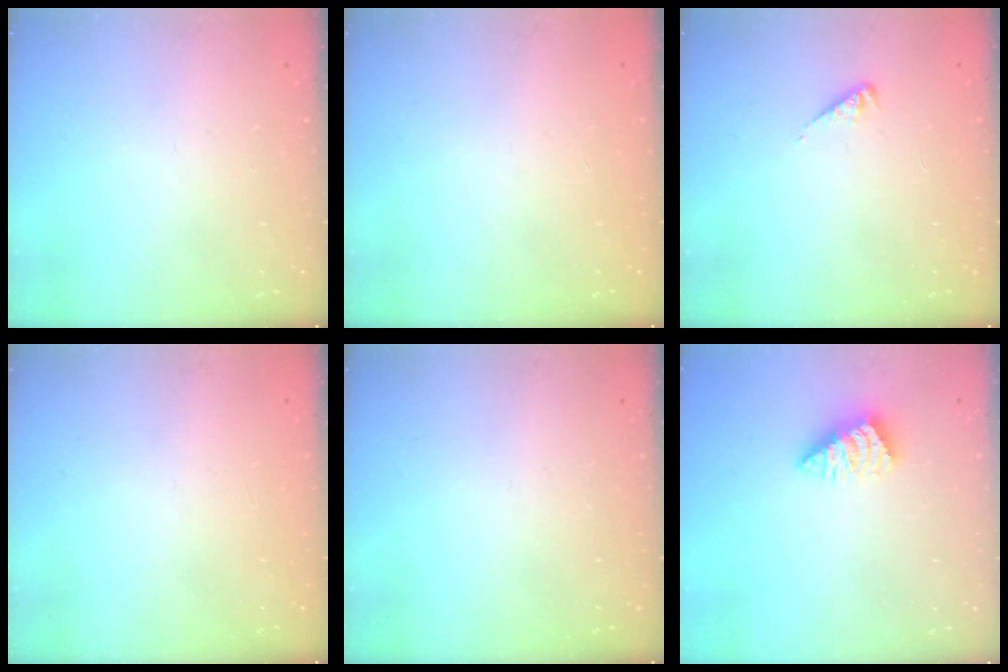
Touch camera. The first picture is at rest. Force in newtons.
{"total": 0.0}
{"total": 2.6, "press": 2.5, "slide": 0.5}
{"total": 0.0}
{"total": 0.0}
{"total": 2.8, "press": 2.7, "slide": 0.5}